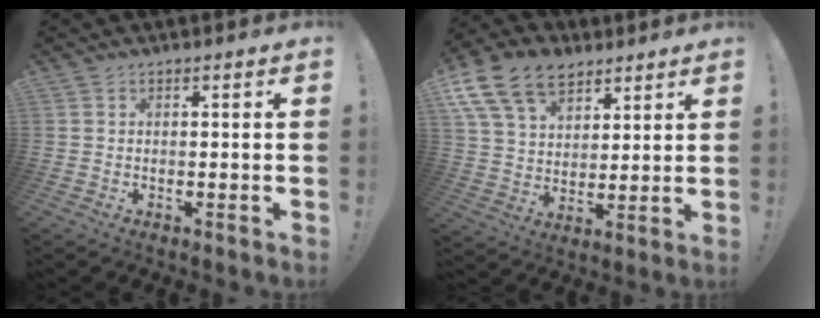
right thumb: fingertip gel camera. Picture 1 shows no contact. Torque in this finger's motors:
{"motor_torque": [0.21, 1.13, 0.38, 0.04, 0.45]}